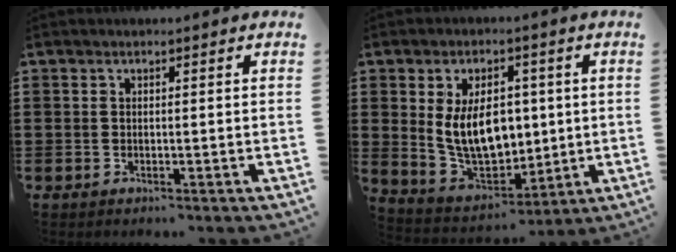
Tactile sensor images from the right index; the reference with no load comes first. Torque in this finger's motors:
{"motor_torque": [1.64, 0.50, 1.05, 0.21]}